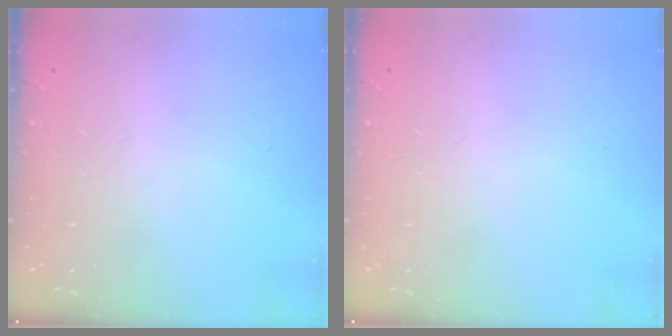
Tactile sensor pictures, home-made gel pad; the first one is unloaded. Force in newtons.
{"total": 0.0}